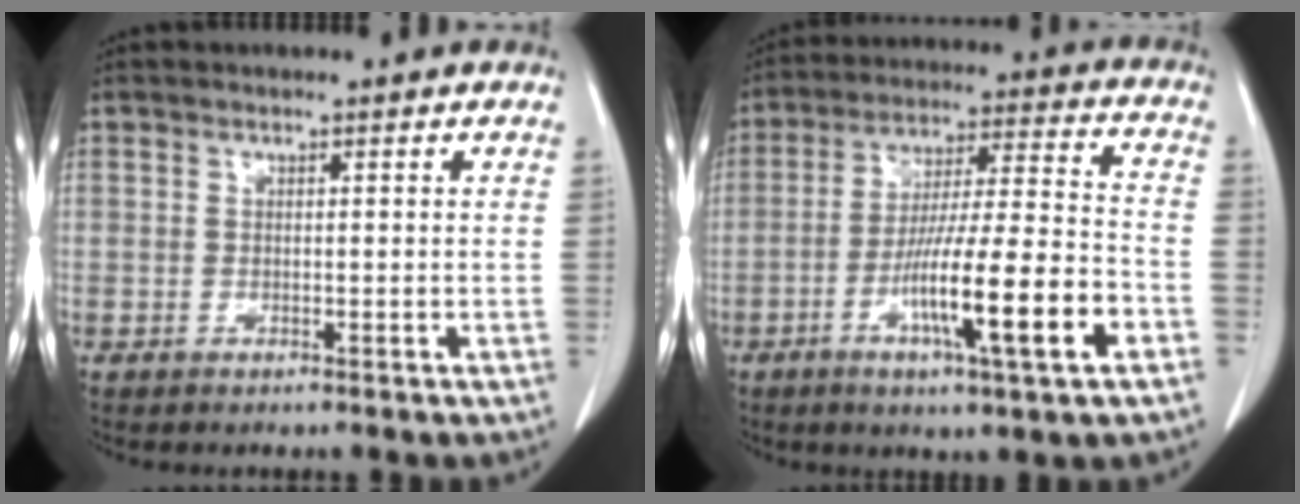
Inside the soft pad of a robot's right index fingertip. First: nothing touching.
{"total": 16.1, "force": [-6.3, 0.6, 14.8], "torque": [-0.256, -0.007, -0.103]}